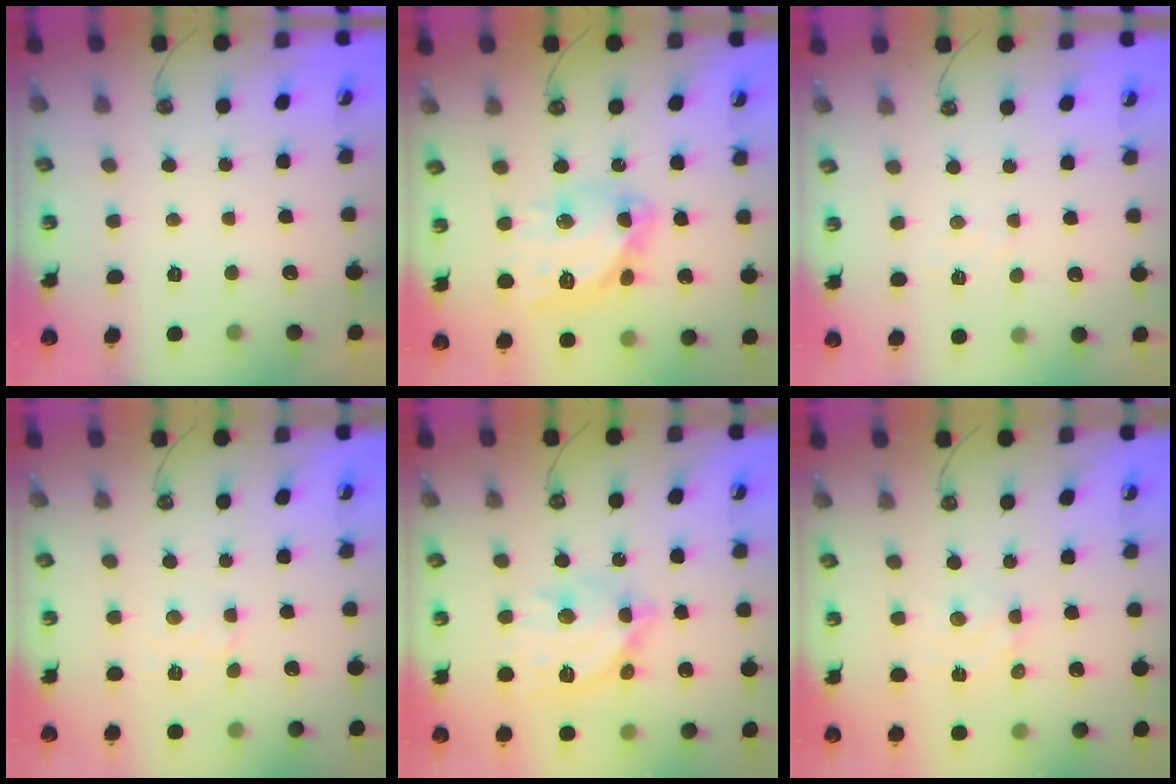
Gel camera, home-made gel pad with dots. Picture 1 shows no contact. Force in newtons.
{"total": 15.2, "press": 15.1, "slide": 1.5}
{"total": 3.8, "press": 3.8, "slide": 0.5}
{"total": 2.5, "press": 2.4, "slide": 0.4}
{"total": 14.7, "press": 14.6, "slide": 1.3}
{"total": 3.3, "press": 3.3, "slide": 0.3}